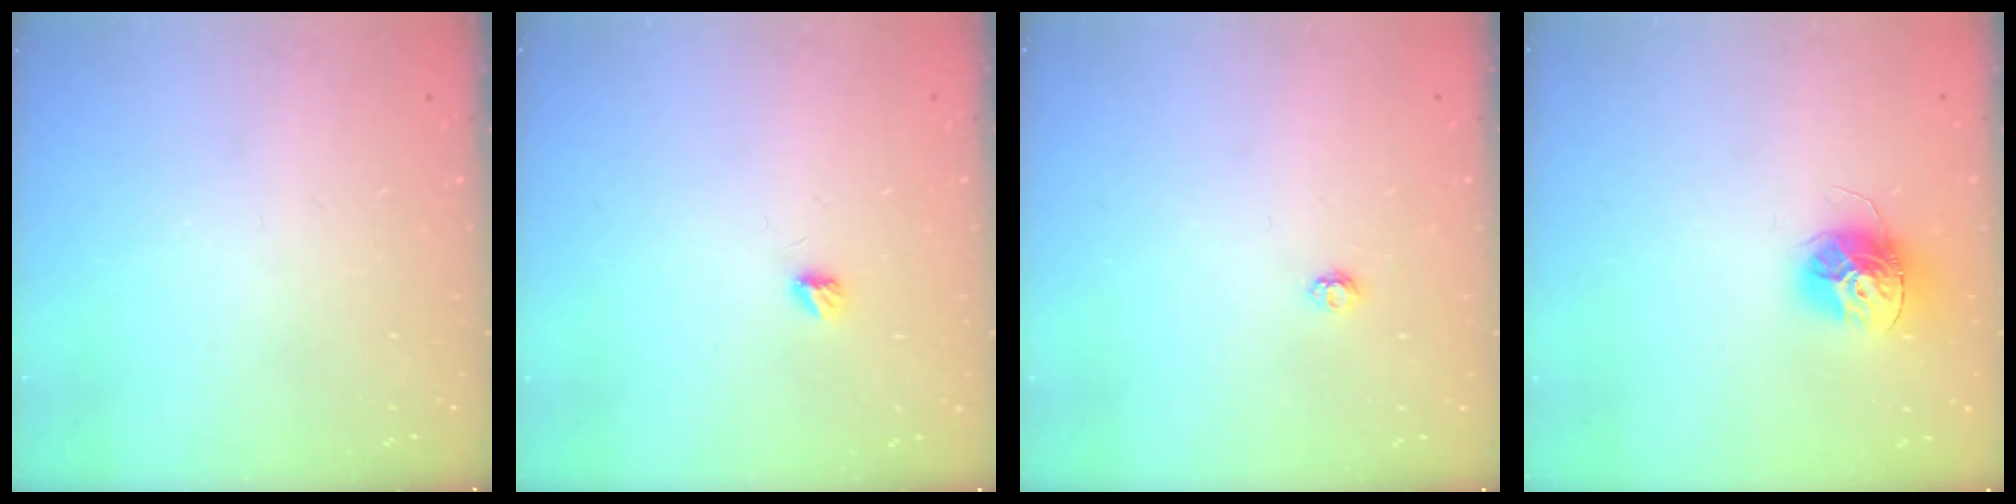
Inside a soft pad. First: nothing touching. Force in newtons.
{"total": 3.3, "press": 3.3, "slide": 0.4}
{"total": 2.9, "press": 2.9, "slide": 0.4}
{"total": 12.2, "press": 12.2, "slide": 0.4}